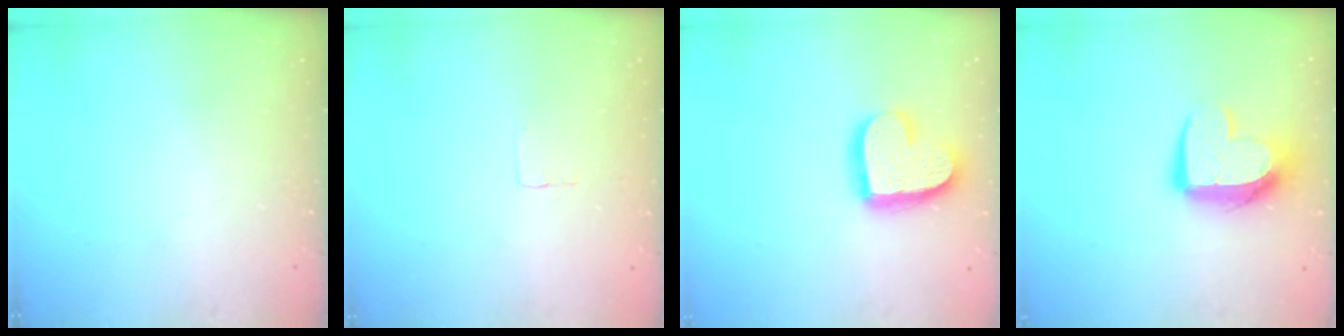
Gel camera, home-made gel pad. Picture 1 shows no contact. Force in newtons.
{"total": 1.9, "press": 1.9, "slide": 0.1}
{"total": 16.4, "press": 16.4, "slide": 1.0}
{"total": 11.9, "press": 11.8, "slide": 0.9}